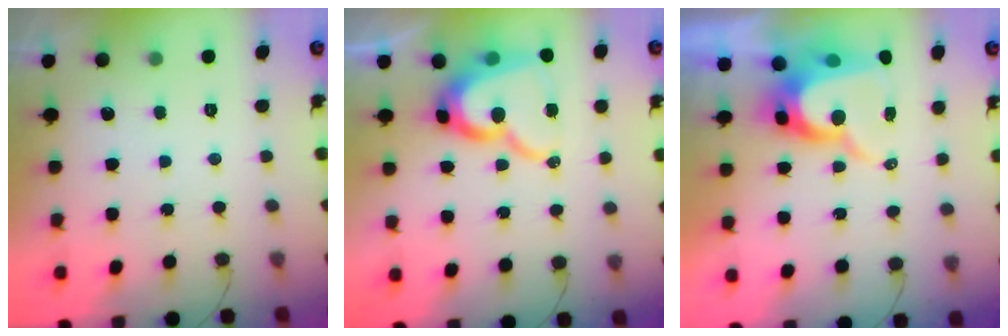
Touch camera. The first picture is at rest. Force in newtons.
{"total": 16.5, "press": 16.5, "slide": 1.3}
{"total": 11.0, "press": 10.9, "slide": 0.9}